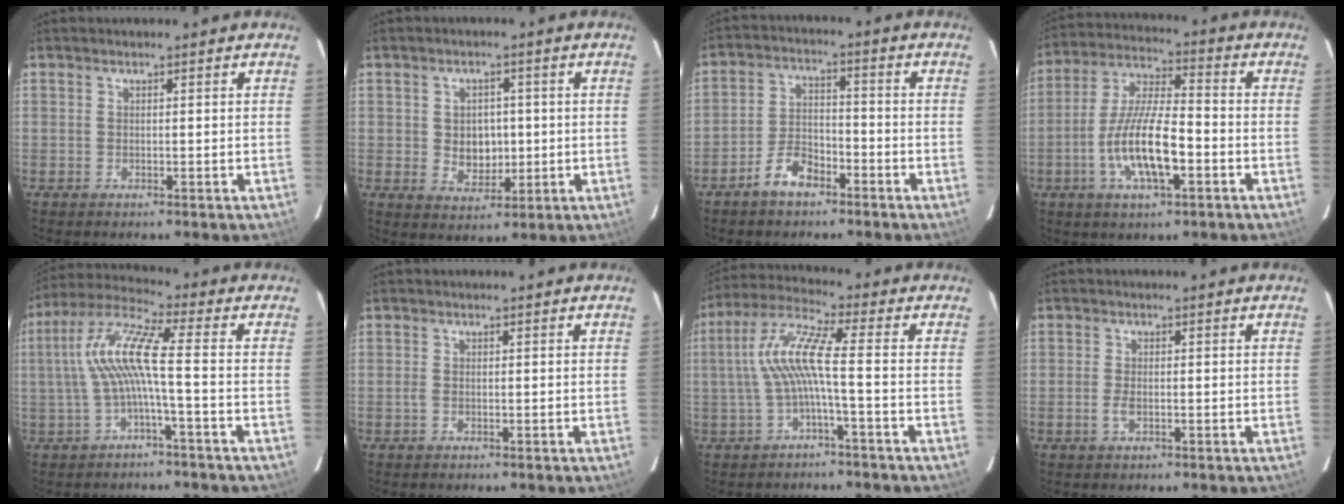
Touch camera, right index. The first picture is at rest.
{"total": 5.6, "force": [0.0, 4.6, 3.2], "torque": [-0.057, 0.005, 0.010]}
{"total": 6.5, "force": [-4.7, 3.0, 3.2], "torque": [-0.075, 0.013, -0.084]}
{"total": 13.3, "force": [-4.4, 3.7, 12.0], "torque": [-0.244, -0.003, -0.083]}
{"total": 9.8, "force": [-1.3, 0.3, 9.7], "torque": [-0.209, 0.017, -0.023]}
{"total": 0.6, "force": [-0.2, 0.3, 0.5], "torque": [-0.009, 0.002, -0.006]}
{"total": 8.7, "force": [-1.5, 0.1, 8.6], "torque": [-0.191, 0.015, -0.026]}
{"total": 1.8, "force": [-0.7, 0.7, 1.5], "torque": [-0.033, 0.000, -0.012]}